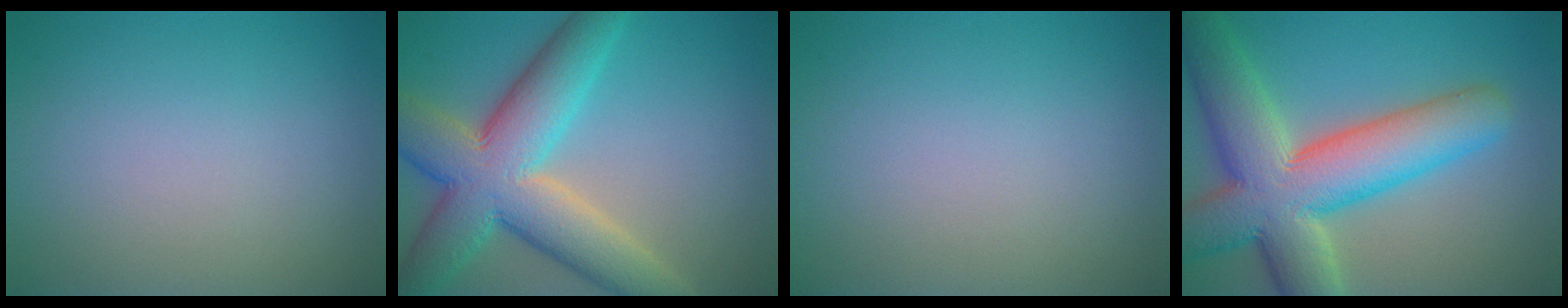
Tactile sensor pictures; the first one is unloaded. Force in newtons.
{"total": 10.8, "press": 10.8, "slide": 0.7}
{"total": 0.0}
{"total": 12.3, "press": 12.3, "slide": 0.8}